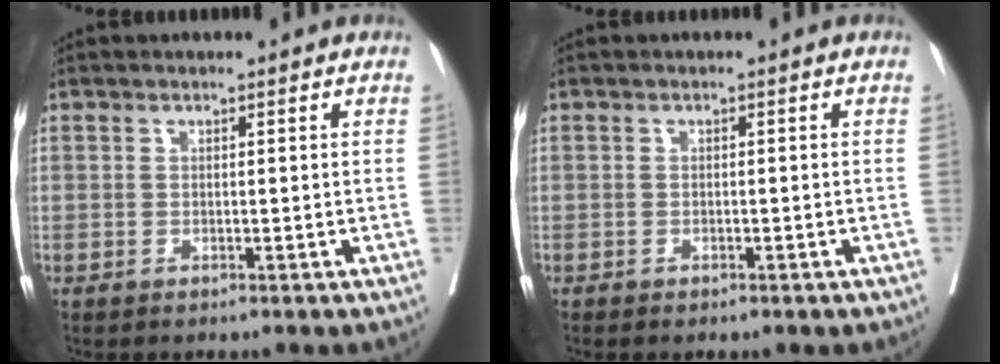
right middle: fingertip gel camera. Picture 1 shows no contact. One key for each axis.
{"total": 1.4, "fx": -1.0, "fy": 0.7, "fz": 0.7, "tx": -0.010, "ty": -0.001, "tz": -0.010}